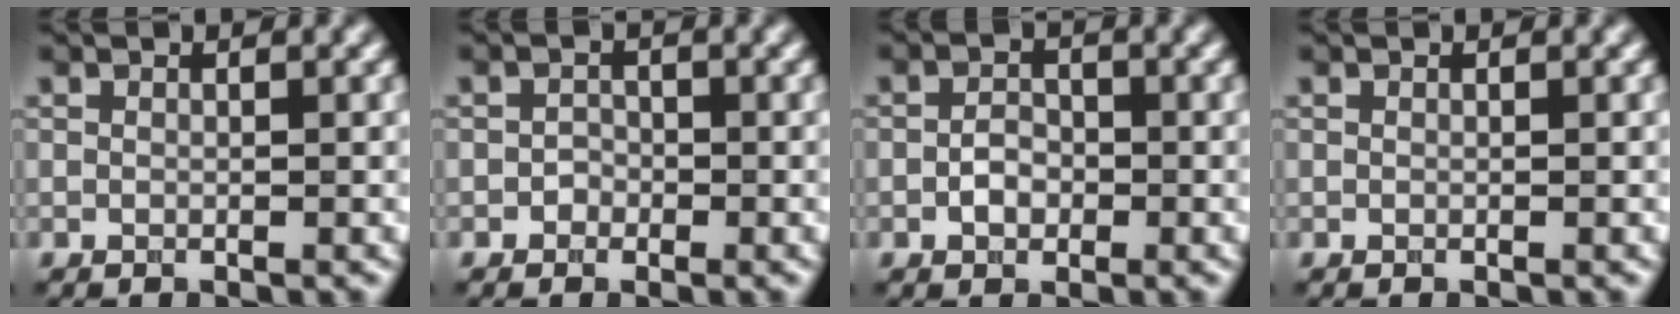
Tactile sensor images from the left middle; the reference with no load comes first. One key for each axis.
{"total": 1.0, "fx": -0.4, "fy": 0.8, "fz": 0.2, "tx": 0.000, "ty": 0.000, "tz": -0.008}
{"total": 1.9, "fx": -0.6, "fy": 1.4, "fz": 1.2, "tx": -0.022, "ty": 0.003, "tz": -0.014}
{"total": 0.0}